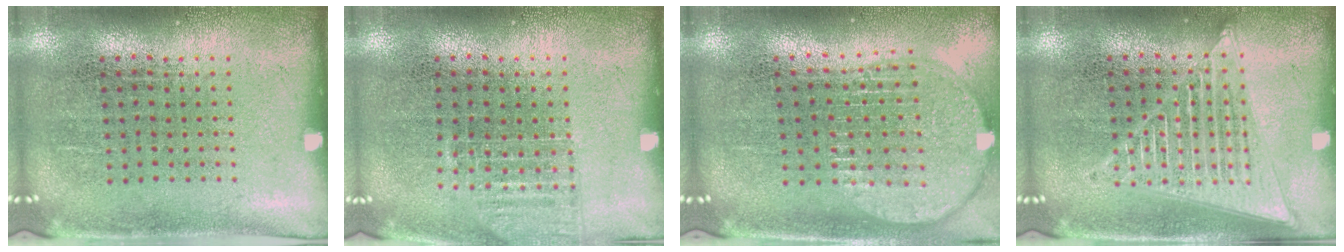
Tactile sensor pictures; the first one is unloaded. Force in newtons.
{"total": 0.9, "press": 0.8, "slide": 0.3}
{"total": 2.0, "press": 1.7, "slide": 1.1}
{"total": 3.1, "press": 3.1, "slide": 0.4}